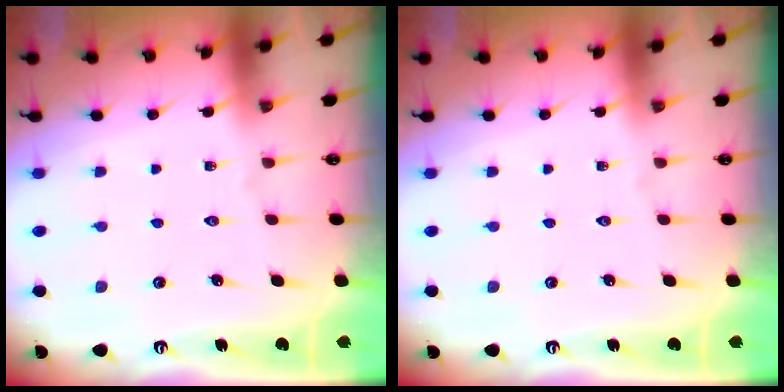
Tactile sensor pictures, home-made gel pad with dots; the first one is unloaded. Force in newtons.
{"total": 0.0}